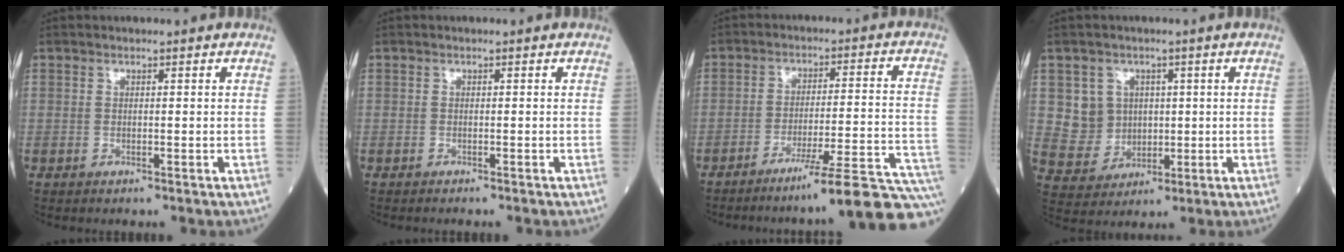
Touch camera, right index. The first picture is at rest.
{"total": 1.6, "force": [-1.4, 0.0, 0.7], "torque": [-0.008, 0.000, -0.017]}
{"total": 19.0, "force": [-16.1, -1.7, 9.9], "torque": [-0.063, 0.009, -0.222]}
{"total": 6.2, "force": [1.3, 5.9, 1.3], "torque": [-0.027, 0.016, 0.031]}